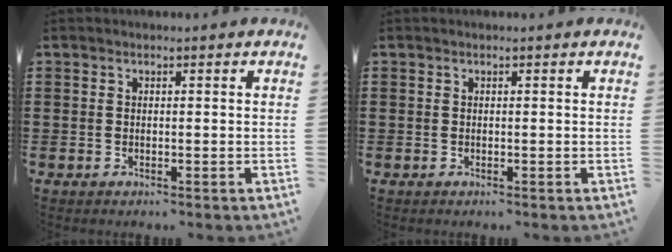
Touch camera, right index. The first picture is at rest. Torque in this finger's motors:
{"motor_torque": [0.00, 0.00, 0.00, -0.01]}